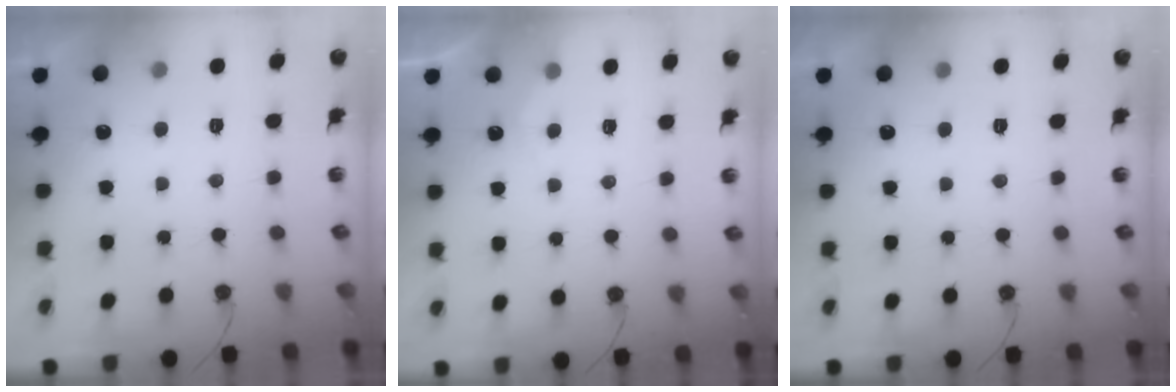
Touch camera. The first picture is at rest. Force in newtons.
{"total": 3.1, "press": 3.1, "slide": 0.4}
{"total": 0.0}